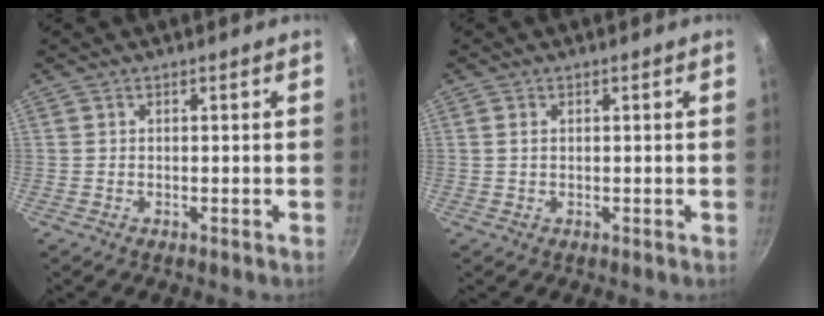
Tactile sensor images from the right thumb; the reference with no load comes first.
{"total": 0.9, "force": [0.2, 0.6, 0.7], "torque": [-0.013, 0.002, 0.004]}